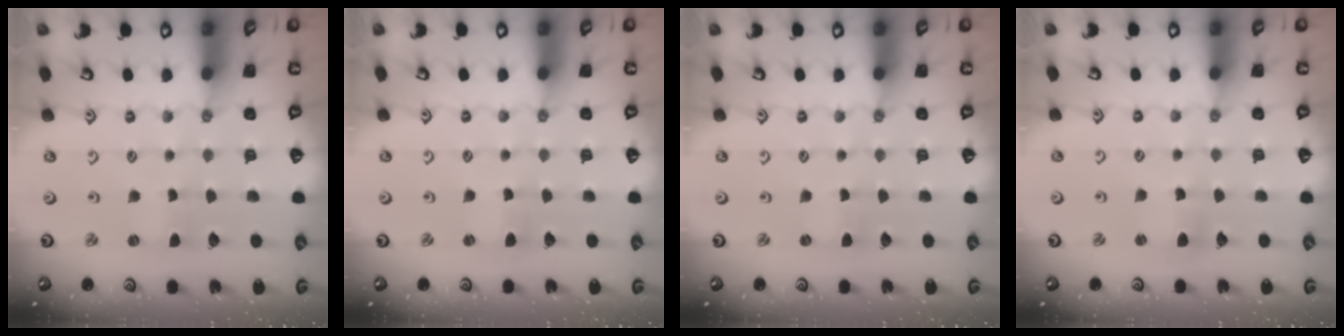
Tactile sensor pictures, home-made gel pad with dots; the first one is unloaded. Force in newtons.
{"total": 0.7, "press": 0.7, "slide": 0.2}
{"total": 0.5, "press": 0.5, "slide": 0.1}
{"total": 2.8, "press": 2.8, "slide": 0.3}